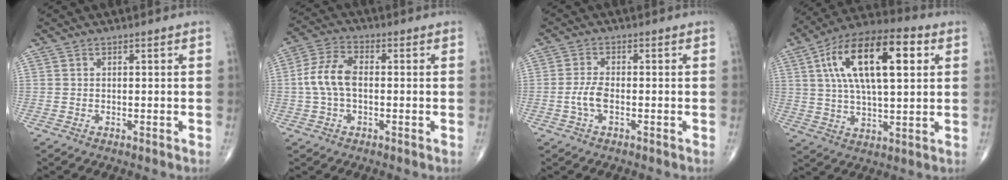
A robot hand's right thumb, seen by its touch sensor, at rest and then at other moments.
{"total": 8.2, "force": [-0.3, 4.7, 6.7], "torque": [-0.143, 0.022, -0.012]}
{"total": 3.2, "force": [-0.8, 1.2, 2.9], "torque": [-0.071, 0.004, -0.018]}
{"total": 20.4, "force": [5.9, 8.5, 17.5], "torque": [-0.297, 0.011, 0.090]}